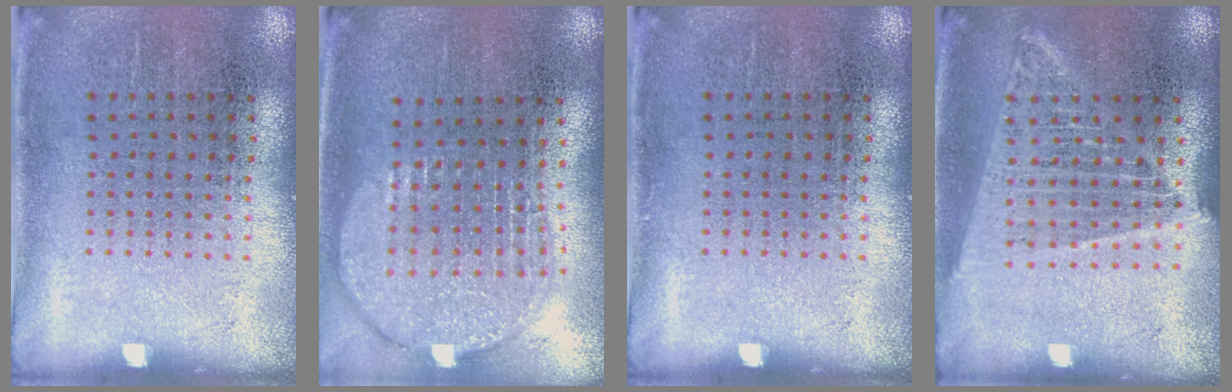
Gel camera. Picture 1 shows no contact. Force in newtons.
{"total": 2.0, "press": 1.7, "slide": 1.1}
{"total": 0.0}
{"total": 1.7, "press": 1.5, "slide": 0.8}